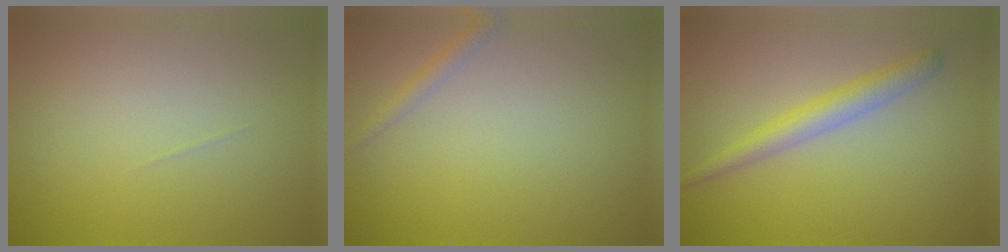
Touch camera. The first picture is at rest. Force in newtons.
{"total": 1.2, "press": 1.2, "slide": 0.1}
{"total": 2.8, "press": 2.8, "slide": 0.0}